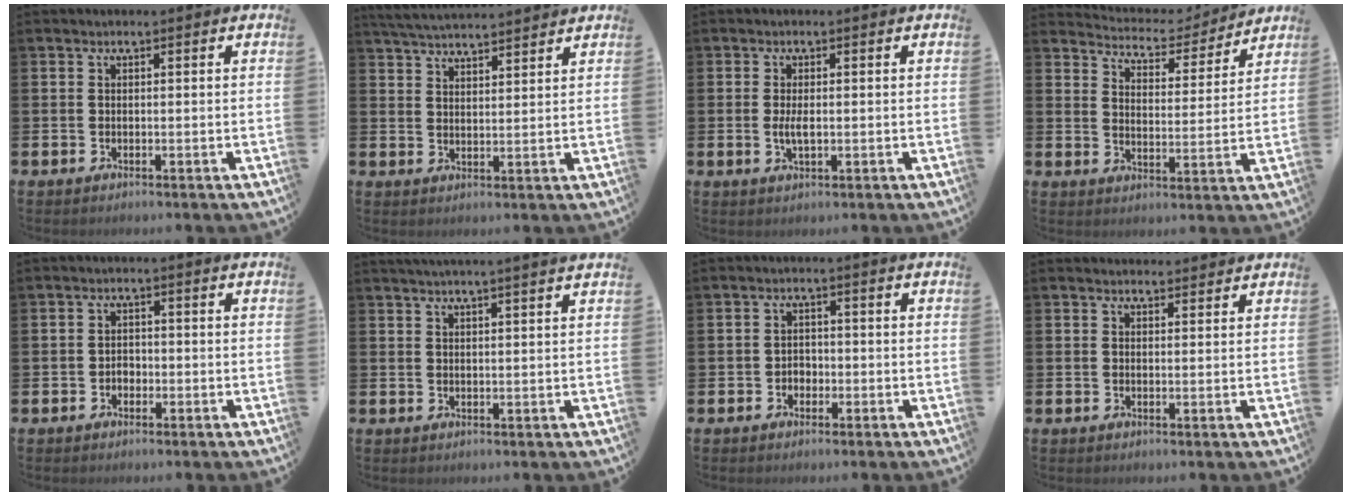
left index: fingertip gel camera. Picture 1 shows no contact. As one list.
[{"total": 4.5, "force": [4.5, 0.1, 0.4], "torque": [-0.026, -0.022, 0.082]}, {"total": 2.3, "force": [0.0, 0.9, 2.1], "torque": [-0.036, 0.000, -0.003]}, {"total": 4.8, "force": [4.7, 1.3, 0.3], "torque": [-0.025, -0.041, 0.075]}, {"total": 1.5, "force": [-0.6, 1.2, 0.6], "torque": [-0.009, 0.002, -0.015]}, {"total": 2.5, "force": [2.4, -0.8, 0.2], "torque": [-0.011, -0.010, 0.045]}, {"total": 1.8, "force": [-0.8, 1.6, 0.6], "torque": [-0.009, 0.001, -0.019]}, {"total": 1.9, "force": [1.8, 0.4, -0.1], "torque": [0.010, -0.010, 0.031]}]